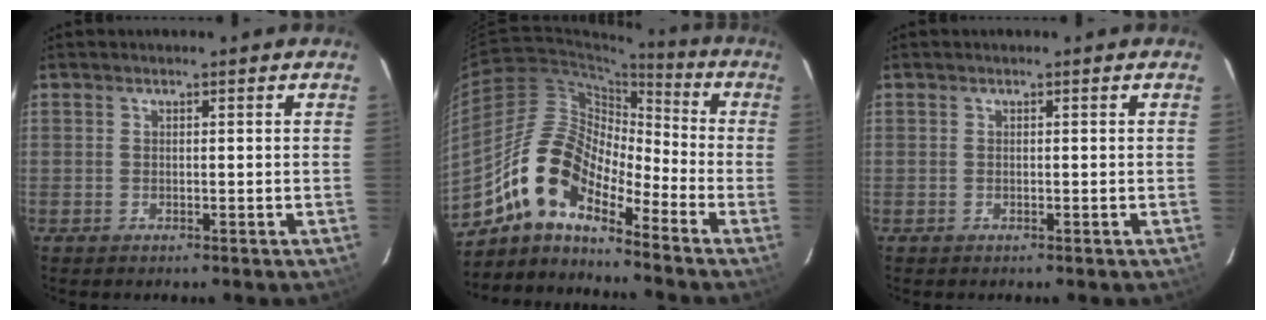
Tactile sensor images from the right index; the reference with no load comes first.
{"total": 13.3, "force": [-9.5, 5.0, 7.8], "torque": [-0.128, 0.011, -0.195]}
{"total": 0.0}